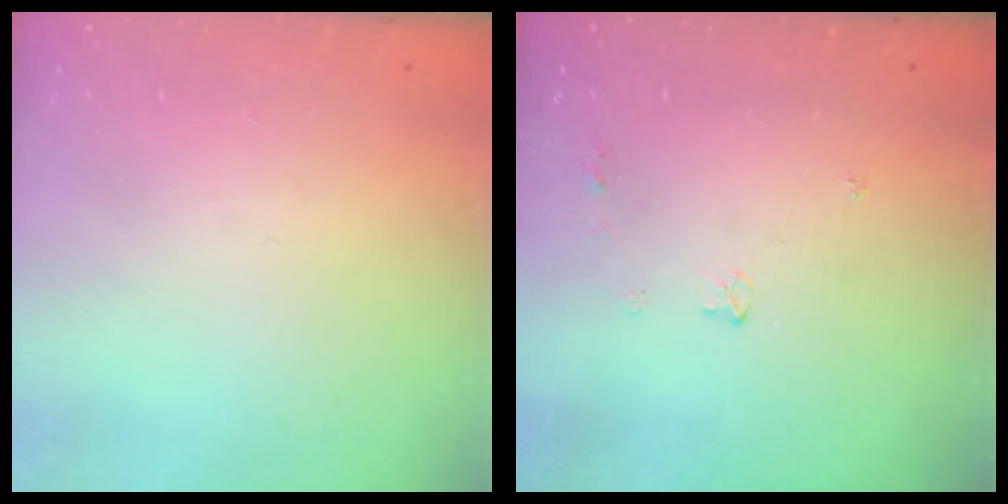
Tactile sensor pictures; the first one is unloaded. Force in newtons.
{"total": 3.1, "press": 3.1, "slide": 0.6}